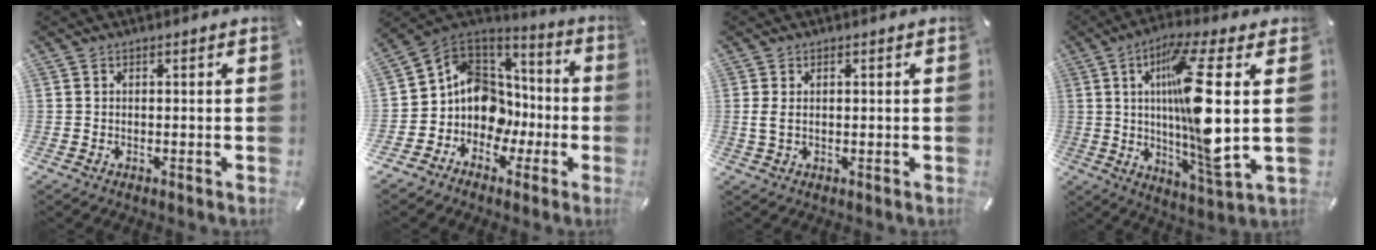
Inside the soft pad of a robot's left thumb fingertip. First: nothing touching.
{"total": 12.7, "force": [-1.9, 11.7, 4.5], "torque": [-0.087, -0.008, -0.024]}
{"total": 2.2, "force": [0.4, 1.1, 1.9], "torque": [-0.045, 0.000, 0.005]}
{"total": 18.2, "force": [3.3, 2.5, 17.7], "torque": [-0.327, -0.028, 0.031]}